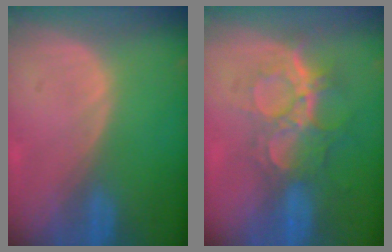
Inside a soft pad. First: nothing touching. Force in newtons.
{"total": 9.4, "press": 8.0, "slide": 5.0}